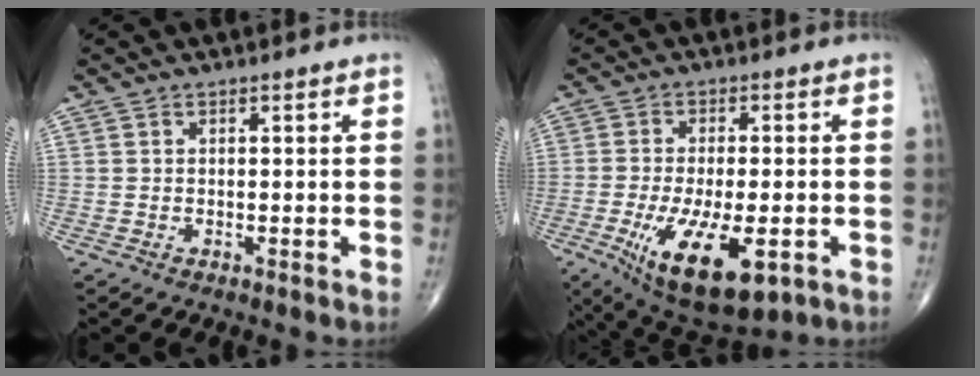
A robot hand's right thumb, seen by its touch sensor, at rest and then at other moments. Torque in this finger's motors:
{"motor_torque": [0.08, 0.78, 0.75, 0.33, 0.24]}